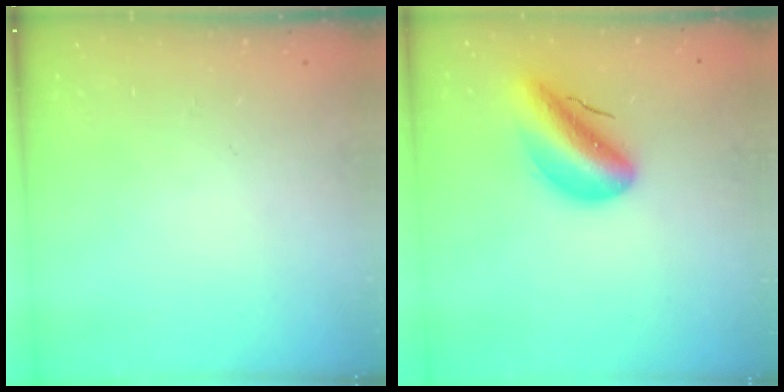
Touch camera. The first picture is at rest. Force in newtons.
{"total": 10.7, "press": 10.4, "slide": 2.8}